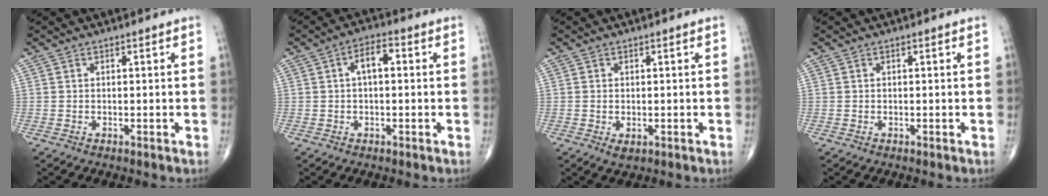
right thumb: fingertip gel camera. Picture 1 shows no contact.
{"total": 4.6, "force": [0.5, 2.2, 4.0], "torque": [-0.060, 0.017, 0.002]}
{"total": 1.7, "force": [-0.3, 1.0, 1.3], "torque": [-0.019, -0.003, -0.002]}
{"total": 0.0}